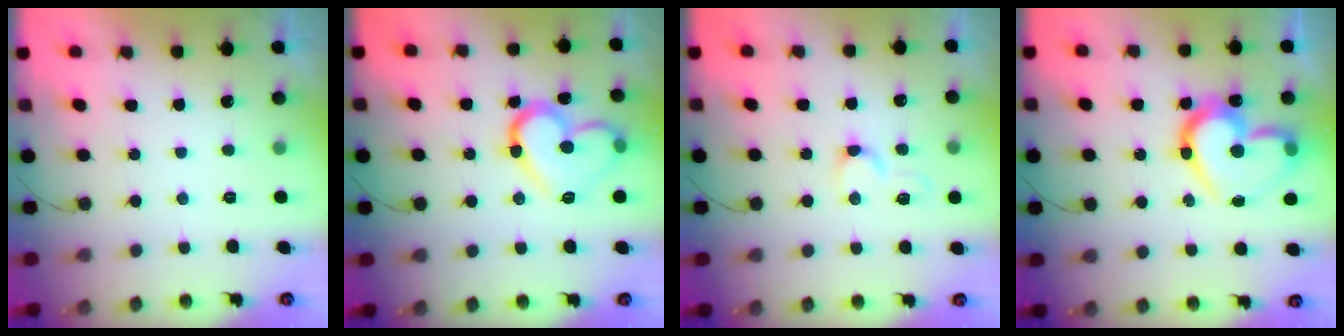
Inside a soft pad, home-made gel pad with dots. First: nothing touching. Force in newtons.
{"total": 15.5, "press": 15.5, "slide": 1.3}
{"total": 4.4, "press": 4.3, "slide": 0.6}
{"total": 19.7, "press": 19.7, "slide": 1.8}